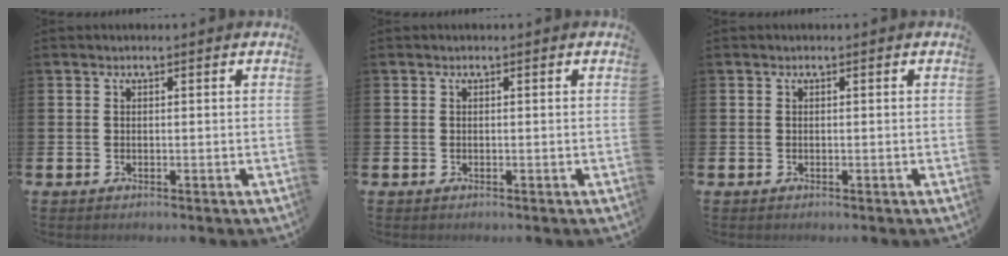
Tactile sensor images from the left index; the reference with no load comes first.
{"total": 0.0}
{"total": 0.0}